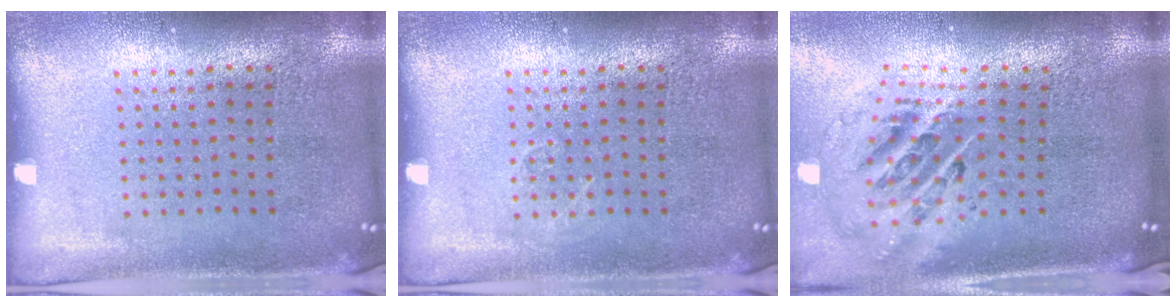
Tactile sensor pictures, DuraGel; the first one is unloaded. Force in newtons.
{"total": 0.7, "press": 0.7, "slide": 0.1}
{"total": 2.7, "press": 1.9, "slide": 2.0}